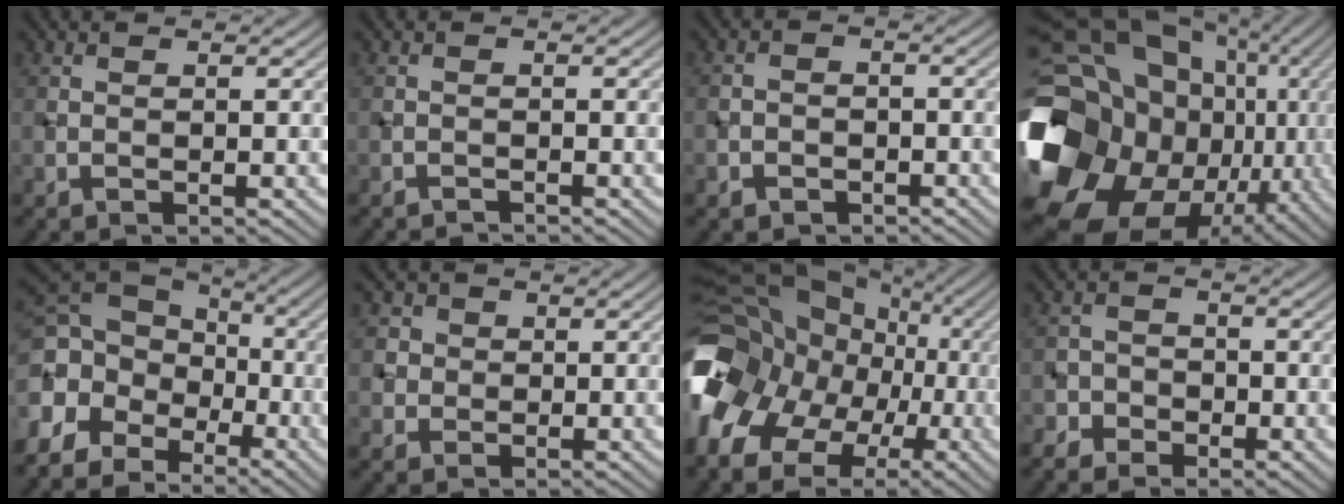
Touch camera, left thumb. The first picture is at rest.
{"total": 0.9, "force": [-0.9, 0.0, 0.1], "torque": [0.001, 0.000, -0.020]}
{"total": 2.3, "force": [-1.5, 1.6, 0.7], "torque": [-0.007, 0.001, -0.034]}
{"total": 21.9, "force": [-2.5, 17.8, 12.6], "torque": [-0.303, -0.022, -0.028]}
{"total": 12.9, "force": [-4.2, 9.8, 7.3], "torque": [-0.165, -0.017, -0.089]}
{"total": 4.1, "force": [1.2, 3.7, 1.1], "torque": [-0.037, 0.004, 0.011]}
{"total": 16.3, "force": [-2.5, 13.2, 9.3], "torque": [-0.217, 0.001, -0.054]}
{"total": 4.0, "force": [-2.3, 3.1, 0.8], "torque": [-0.003, 0.003, -0.056]}